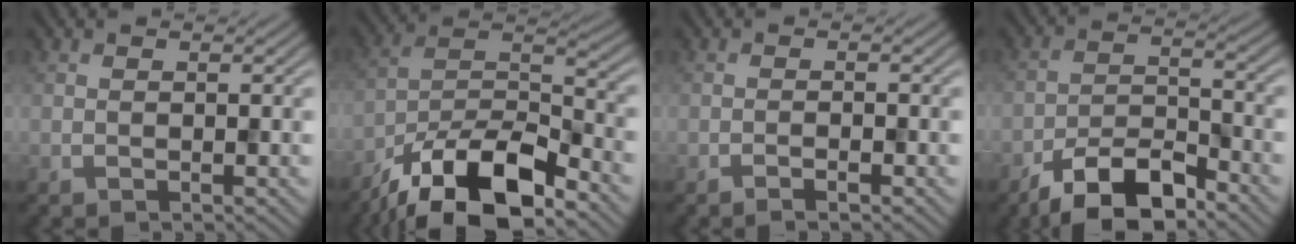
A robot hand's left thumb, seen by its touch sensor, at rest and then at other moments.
{"total": 15.5, "force": [-11.0, 5.3, 9.5], "torque": [-0.180, -0.011, -0.206]}
{"total": 1.2, "force": [-0.8, 0.1, 0.9], "torque": [-0.015, 0.003, -0.016]}
{"total": 8.8, "force": [-6.5, 3.0, 5.2], "torque": [-0.086, 0.000, -0.130]}